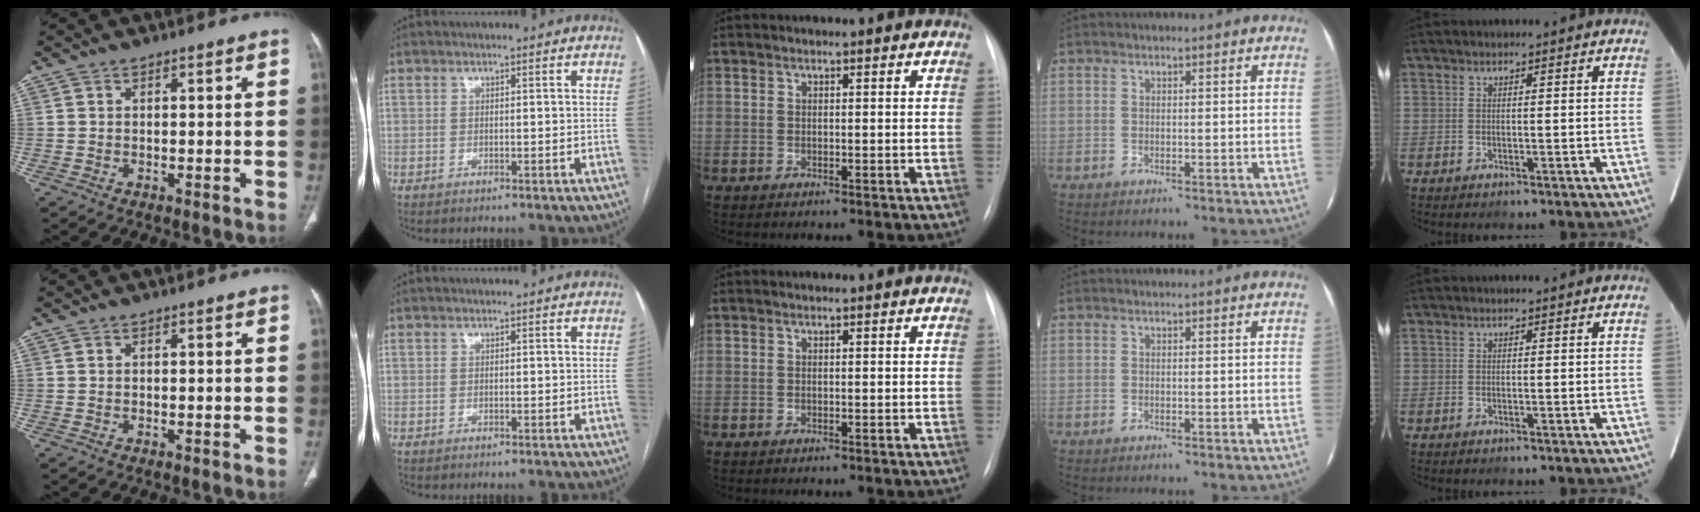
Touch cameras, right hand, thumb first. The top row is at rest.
{}